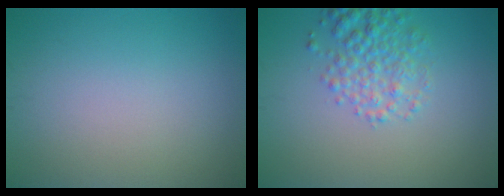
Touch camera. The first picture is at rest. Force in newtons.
{"total": 3.5, "press": 3.5, "slide": 0.2}